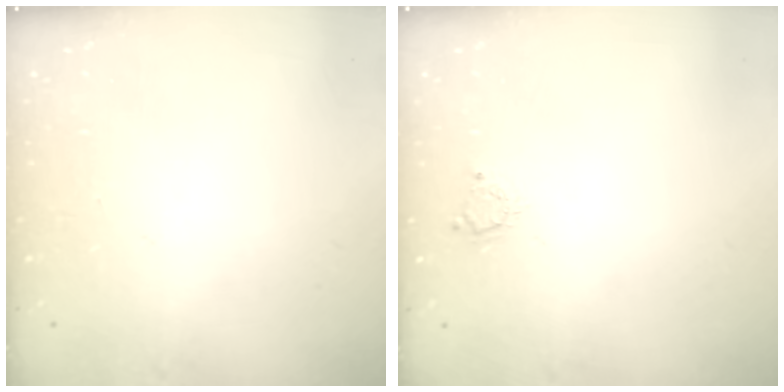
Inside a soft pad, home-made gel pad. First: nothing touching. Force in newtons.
{"total": 4.1, "press": 4.0, "slide": 0.5}